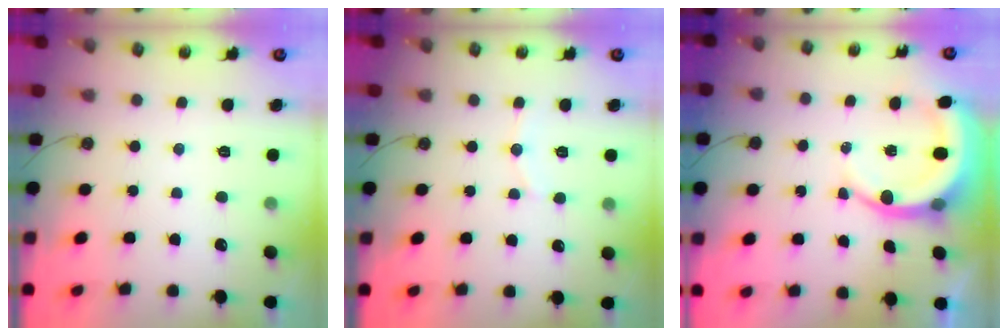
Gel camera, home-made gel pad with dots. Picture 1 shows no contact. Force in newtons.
{"total": 5.5, "press": 5.5, "slide": 0.5}
{"total": 9.3, "press": 9.1, "slide": 2.2}